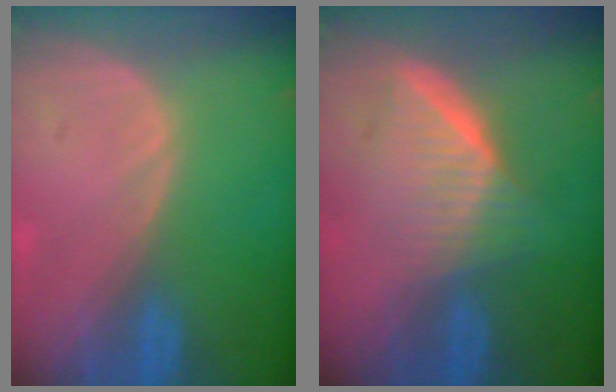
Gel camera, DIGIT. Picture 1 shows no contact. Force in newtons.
{"total": 6.8, "press": 6.1, "slide": 3.1}